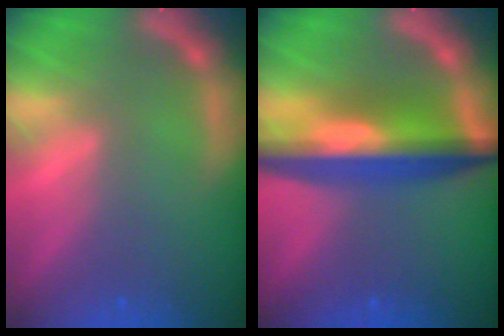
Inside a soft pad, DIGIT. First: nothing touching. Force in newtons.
{"total": 9.0}